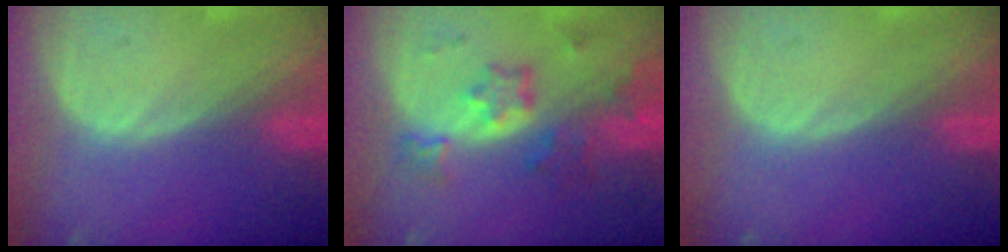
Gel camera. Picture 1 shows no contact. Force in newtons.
{"total": 7.1, "press": 6.5, "slide": 2.9}
{"total": 0.0}